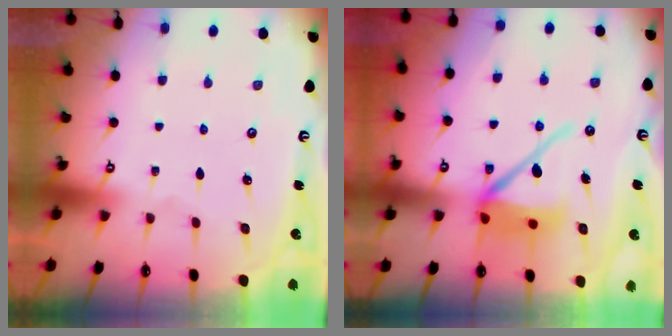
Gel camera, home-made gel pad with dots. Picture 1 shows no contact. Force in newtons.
{"total": 12.4, "press": 12.3, "slide": 1.7}